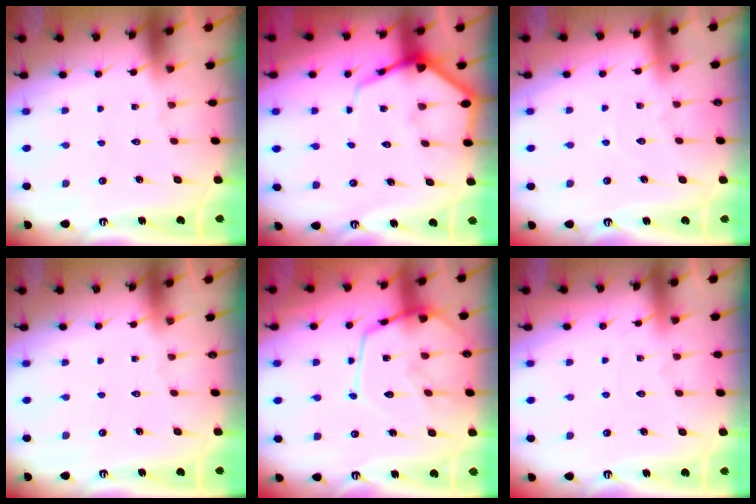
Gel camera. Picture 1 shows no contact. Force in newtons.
{"total": 7.3, "press": 7.3, "slide": 0.6}
{"total": 3.2, "press": 3.2, "slide": 0.2}
{"total": 0.0}
{"total": 15.1, "press": 15.1, "slide": 1.2}
{"total": 2.9, "press": 2.9, "slide": 0.4}